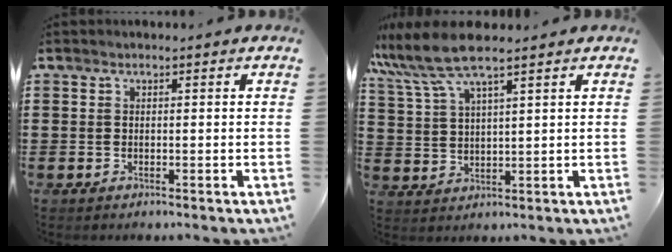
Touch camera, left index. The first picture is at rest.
{"total": 7.6, "force": [5.9, 1.2, 4.6], "torque": [-0.117, -0.012, 0.104]}